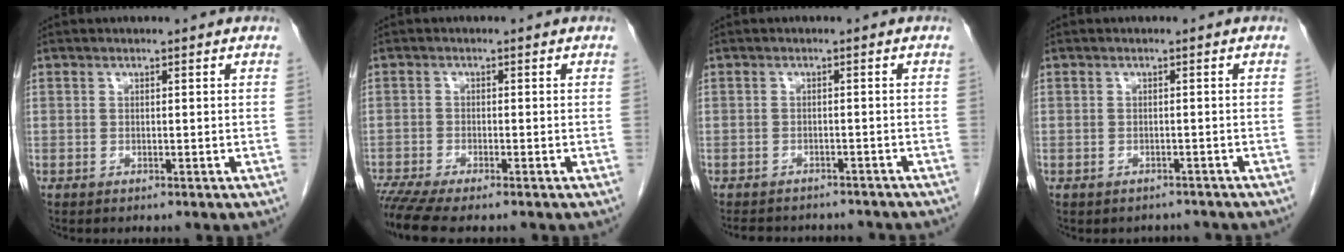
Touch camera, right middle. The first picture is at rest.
{"total": 5.7, "force": [-4.8, 0.1, 3.1], "torque": [-0.052, -0.014, -0.084]}
{"total": 10.7, "force": [-9.6, 3.4, 3.3], "torque": [-0.060, 0.005, -0.110]}
{"total": 2.4, "force": [-2.1, 1.1, -0.1], "torque": [0.002, 0.002, -0.029]}